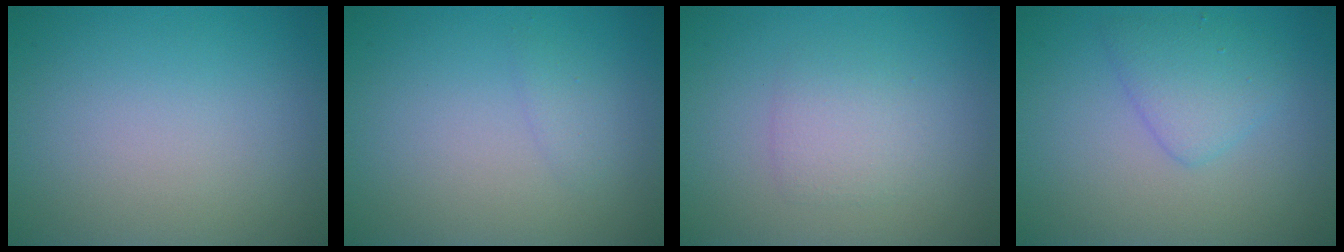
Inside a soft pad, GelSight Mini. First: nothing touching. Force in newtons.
{"total": 0.9, "press": 0.9, "slide": 0.1}
{"total": 1.9, "press": 1.9, "slide": 0.1}
{"total": 2.6, "press": 2.6, "slide": 0.2}